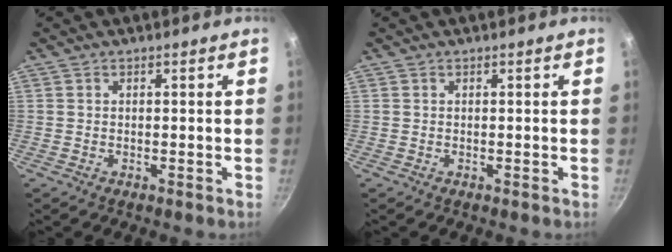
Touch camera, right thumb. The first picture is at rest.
{"total": 0.0}